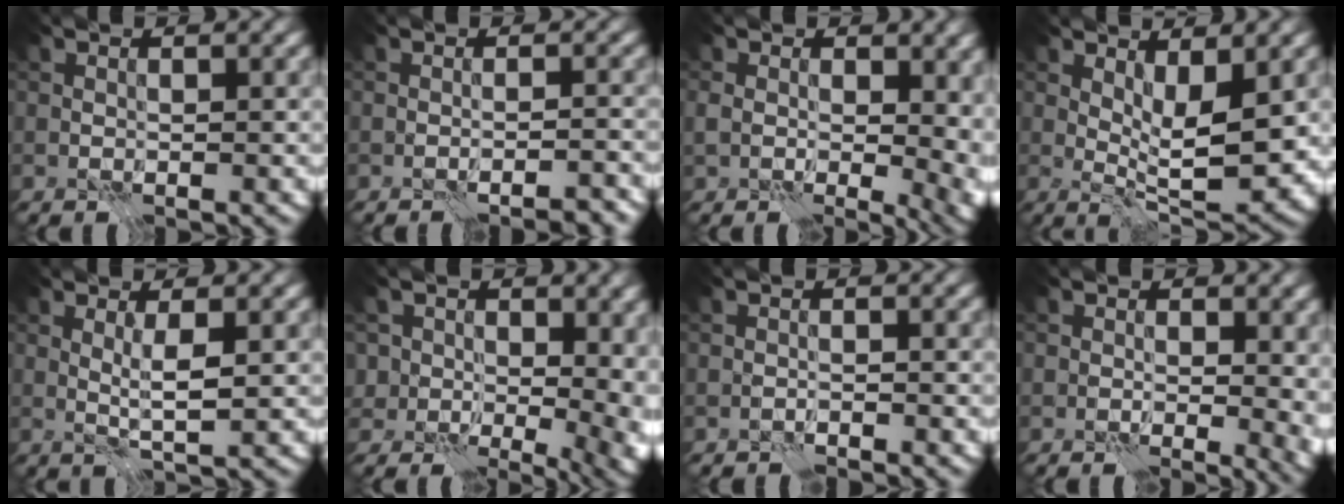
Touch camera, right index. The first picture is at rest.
{"total": 1.8, "force": [-1.6, -0.2, 0.7], "torque": [-0.007, 0.000, -0.024]}
{"total": 8.8, "force": [0.0, 6.0, 6.4], "torque": [-0.085, -0.025, 0.019]}
{"total": 5.2, "force": [1.2, 1.5, 4.8], "torque": [-0.080, -0.014, 0.024]}
{"total": 1.9, "force": [0.2, -0.2, 1.9], "torque": [-0.038, -0.005, 0.003]}
{"total": 7.9, "force": [0.5, 6.2, 4.9], "torque": [-0.059, -0.021, 0.012]}
{"total": 0.9, "force": [-0.8, -0.3, -0.3], "torque": [0.009, -0.002, -0.018]}
{"total": 4.0, "force": [0.3, 2.4, 3.2], "torque": [-0.028, -0.008, 0.006]}